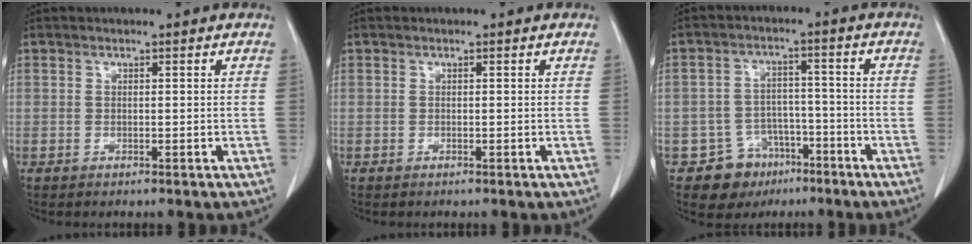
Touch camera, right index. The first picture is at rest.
{"total": 0.0}
{"total": 7.9, "force": [-4.7, 6.2, 1.1], "torque": [-0.017, 0.016, -0.062]}